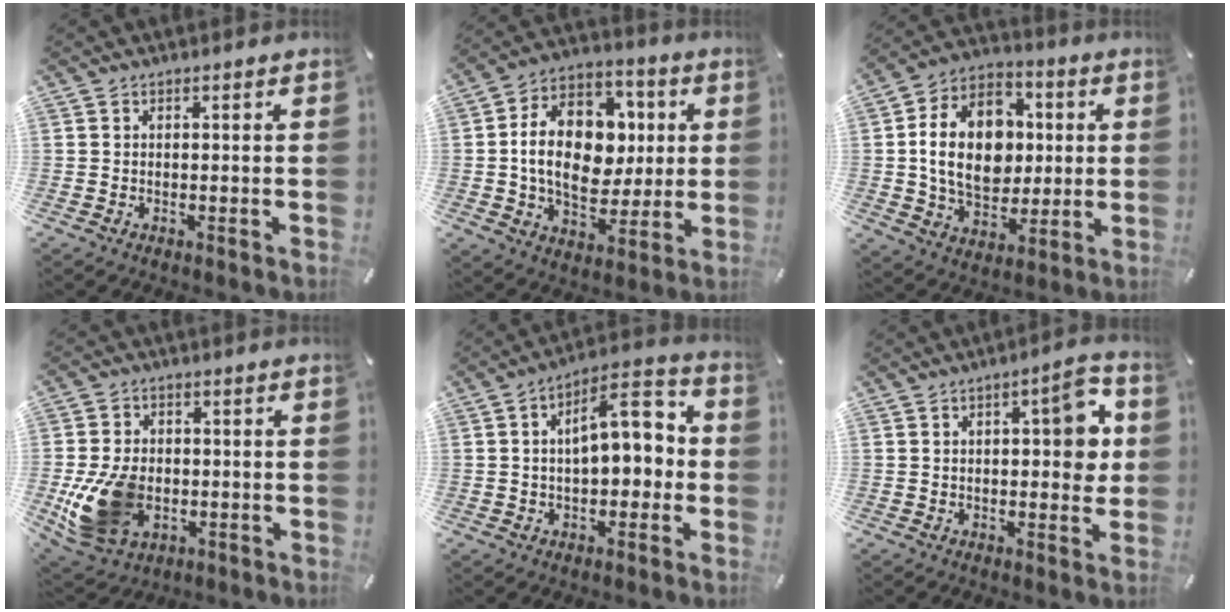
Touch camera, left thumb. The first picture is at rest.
{"total": 18.1, "force": [0.9, 13.4, 12.2], "torque": [-0.224, 0.009, 0.018]}
{"total": 17.9, "force": [0.6, 13.7, 11.5], "torque": [-0.221, 0.008, 0.011]}
{"total": 14.8, "force": [-2.8, 11.1, 9.4], "torque": [-0.193, 0.010, -0.045]}
{"total": 11.4, "force": [1.9, 6.8, 9.0], "torque": [-0.113, -0.014, 0.029]}
{"total": 9.3, "force": [1.6, 4.2, 8.1], "torque": [-0.093, -0.007, 0.019]}